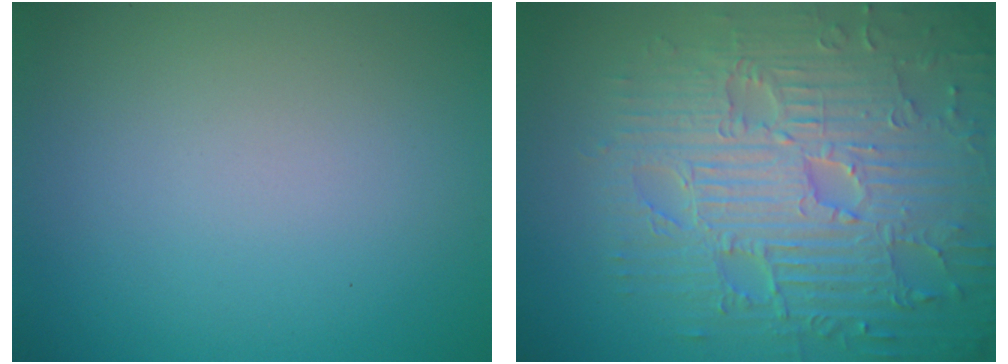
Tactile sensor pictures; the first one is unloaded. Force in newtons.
{"total": 9.4, "press": 6.9, "slide": 6.4}